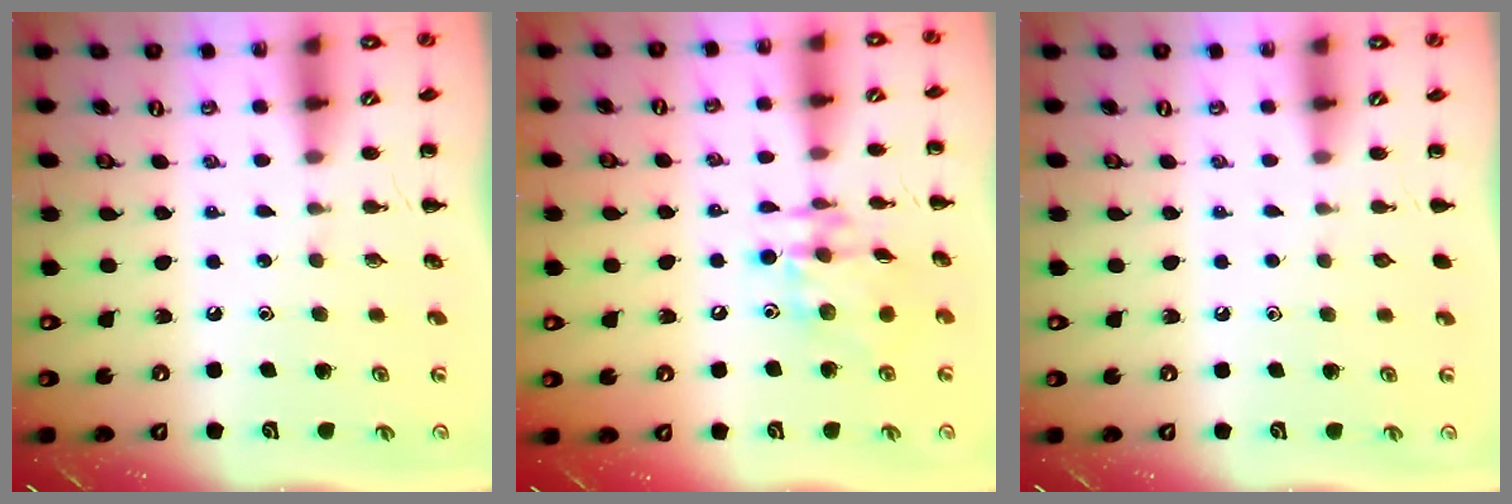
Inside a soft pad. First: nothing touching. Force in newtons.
{"total": 13.4, "press": 13.3, "slide": 2.0}
{"total": 0.0}